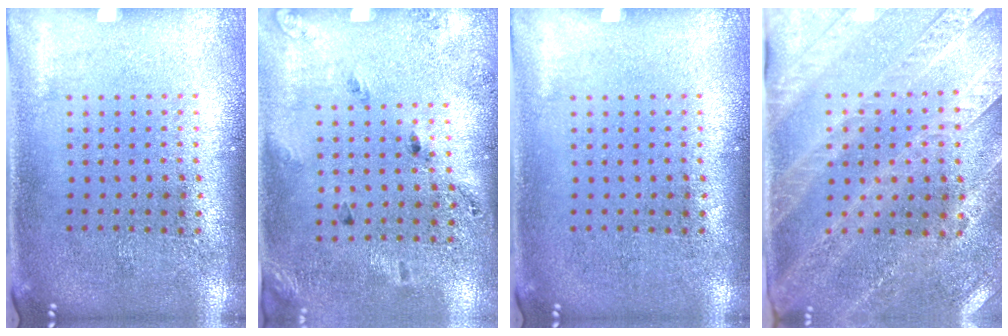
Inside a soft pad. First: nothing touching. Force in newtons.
{"total": 1.8, "press": 1.1, "slide": 1.5}
{"total": 0.0}
{"total": 2.7, "press": 2.5, "slide": 1.0}